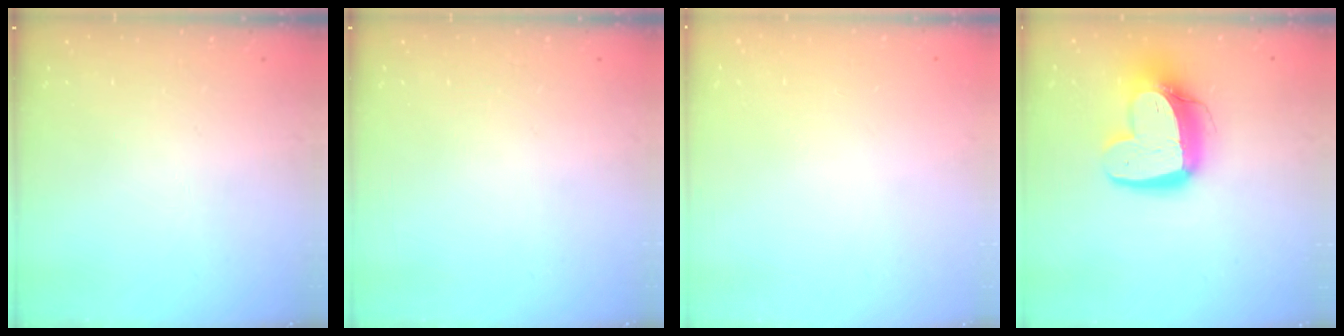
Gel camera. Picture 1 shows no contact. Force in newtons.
{"total": 0.0}
{"total": 0.0}
{"total": 15.5, "press": 15.4, "slide": 1.8}